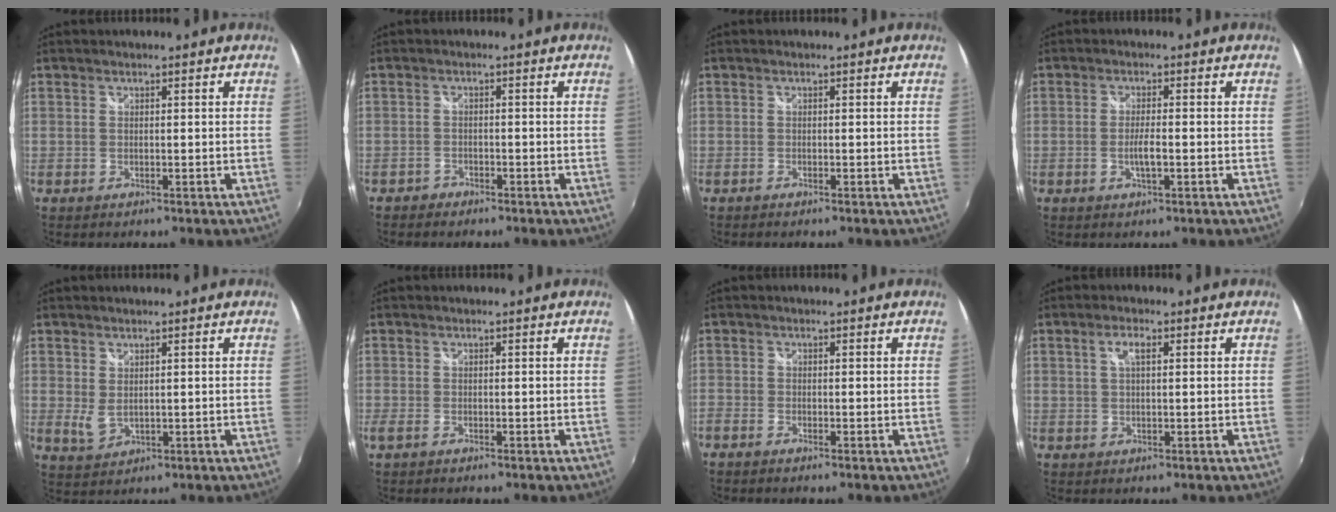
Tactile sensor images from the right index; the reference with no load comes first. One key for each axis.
{"total": 2.0, "fx": -1.7, "fy": 1.1, "fz": 0.1, "tx": -0.012, "ty": 0.000, "tz": -0.033}
{"total": 0.7, "fx": -0.6, "fy": 0.2, "fz": 0.3, "tx": -0.006, "ty": -0.004, "tz": -0.012}
{"total": 2.8, "fx": -0.7, "fy": 0.4, "fz": 2.7, "tx": -0.053, "ty": -0.001, "tz": -0.012}
{"total": 2.8, "fx": 0.7, "fy": 1.6, "fz": 2.2, "tx": -0.039, "ty": -0.005, "tz": 0.017}
{"total": 1.7, "fx": -1.2, "fy": 0.6, "fz": 1.1, "tx": -0.025, "ty": -0.007, "tz": -0.024}
{"total": 1.3, "fx": -1.1, "fy": 0.4, "fz": 0.4, "tx": -0.015, "ty": -0.004, "tz": -0.026}
{"total": 2.5, "fx": 0.7, "fy": 0.8, "fz": 2.2, "tx": -0.043, "ty": 0.005, "tz": 0.012}